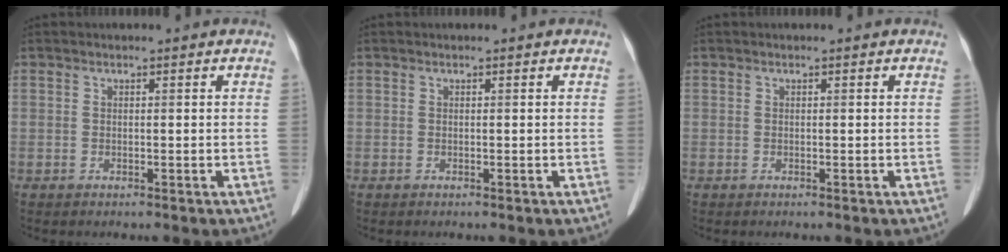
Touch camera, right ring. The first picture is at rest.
{"total": 0.0}
{"total": 0.0}